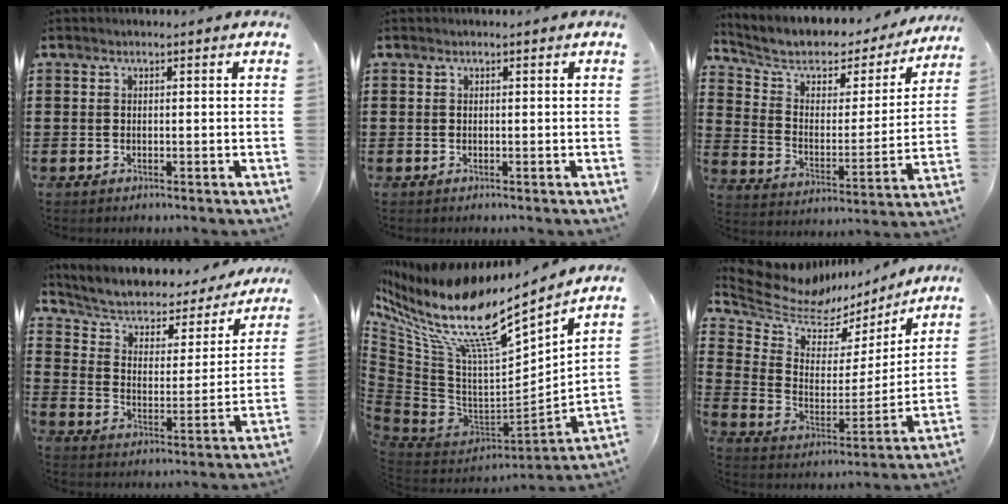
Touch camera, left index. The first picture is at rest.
{"total": 0.0}
{"total": 6.1, "force": [4.7, 2.8, 2.6], "torque": [-0.081, -0.033, 0.076]}
{"total": 4.0, "force": [2.1, 2.6, 2.1], "torque": [-0.057, -0.018, 0.026]}
{"total": 13.5, "force": [9.3, 3.4, 9.2], "torque": [-0.223, -0.075, 0.150]}
{"total": 8.1, "force": [7.2, 3.3, 1.6], "torque": [-0.079, -0.055, 0.124]}